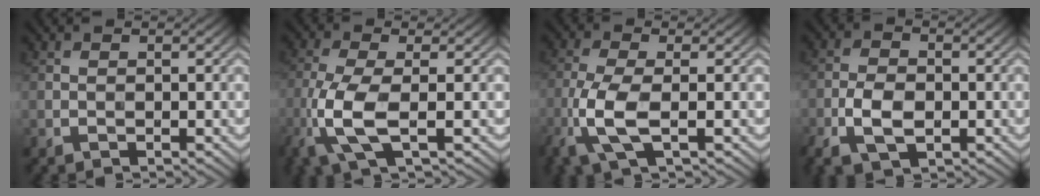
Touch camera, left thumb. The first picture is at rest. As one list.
[{"total": 7.6, "force": [-2.2, 2.5, 6.8], "torque": [-0.167, 0.000, -0.053]}, {"total": 6.9, "force": [-2.2, 2.4, 6.1], "torque": [-0.147, -0.001, -0.053]}, {"total": 5.8, "force": [-2.2, 3.1, 4.4], "torque": [-0.099, -0.007, -0.048]}]